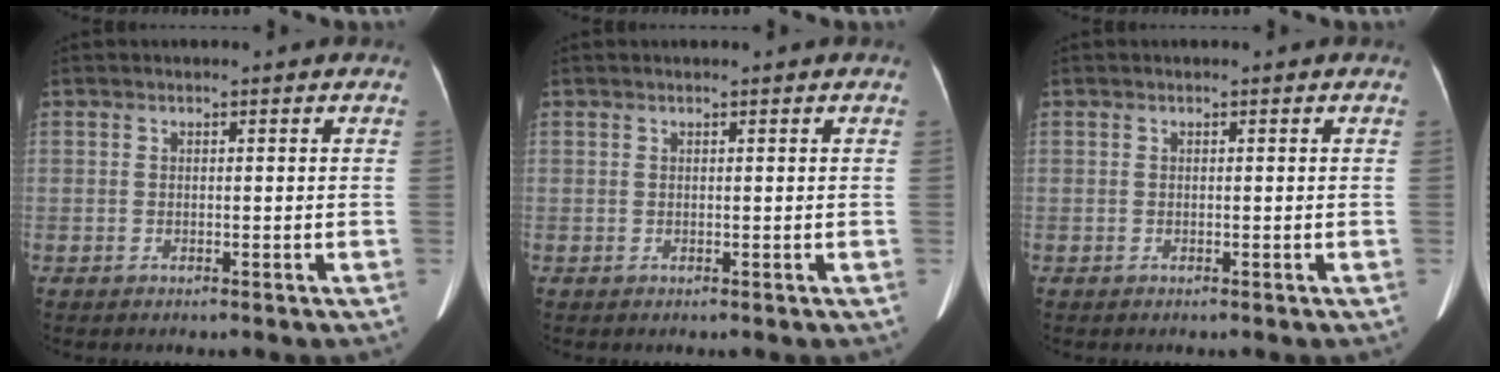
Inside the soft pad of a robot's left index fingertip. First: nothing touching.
{"total": 0.0}
{"total": 0.0}